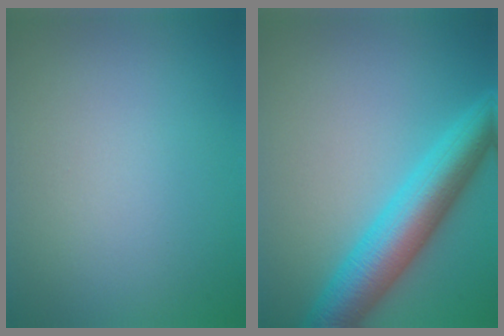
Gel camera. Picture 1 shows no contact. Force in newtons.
{"total": 7.4, "press": 7.4, "slide": 0.1}